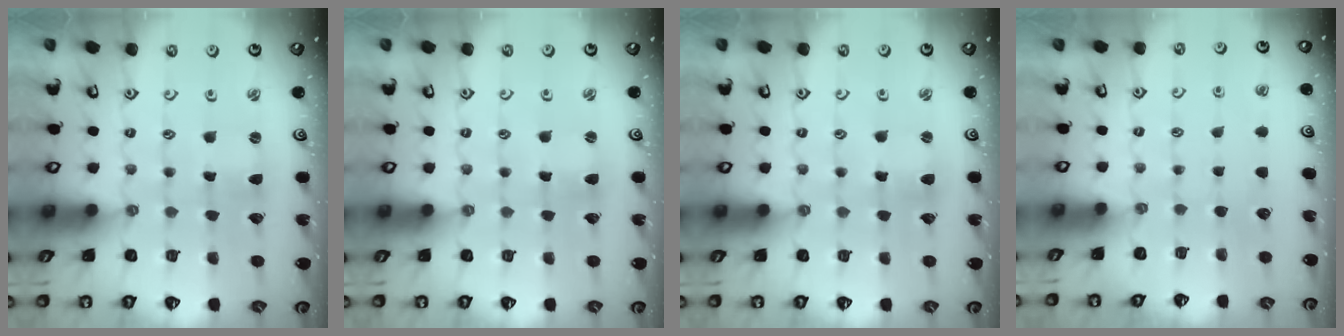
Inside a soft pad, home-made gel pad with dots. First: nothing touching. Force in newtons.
{"total": 1.7, "press": 1.7, "slide": 0.3}
{"total": 1.8, "press": 1.8, "slide": 0.2}
{"total": 0.0}